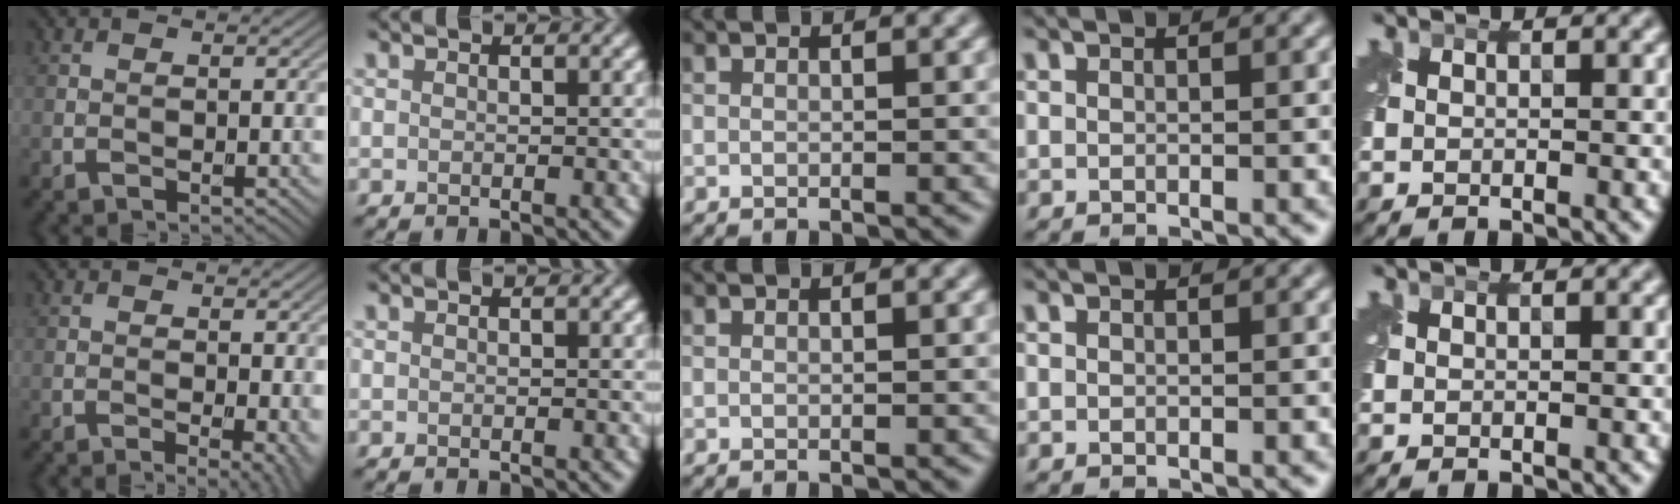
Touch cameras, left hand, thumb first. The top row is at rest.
{"thumb": {"total": 3.2, "force": [-0.5, 0.7, 3.0], "torque": [-0.039, -0.006, -0.007]}}